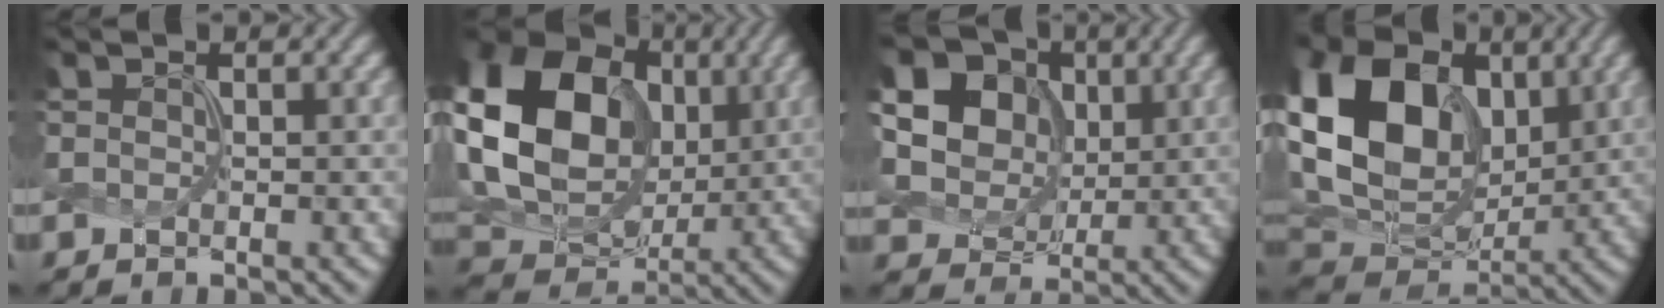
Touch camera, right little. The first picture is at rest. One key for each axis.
{"total": 14.9, "fx": 1.8, "fy": 11.7, "fz": 9.1, "tx": -0.212, "ty": 0.023, "tz": 0.059}
{"total": 14.3, "fx": 5.3, "fy": 11.7, "fz": 6.2, "tx": -0.190, "ty": 0.034, "tz": 0.126}
{"total": 12.4, "fx": 2.8, "fy": 9.1, "fz": 7.9, "tx": -0.200, "ty": 0.016, "tz": 0.076}